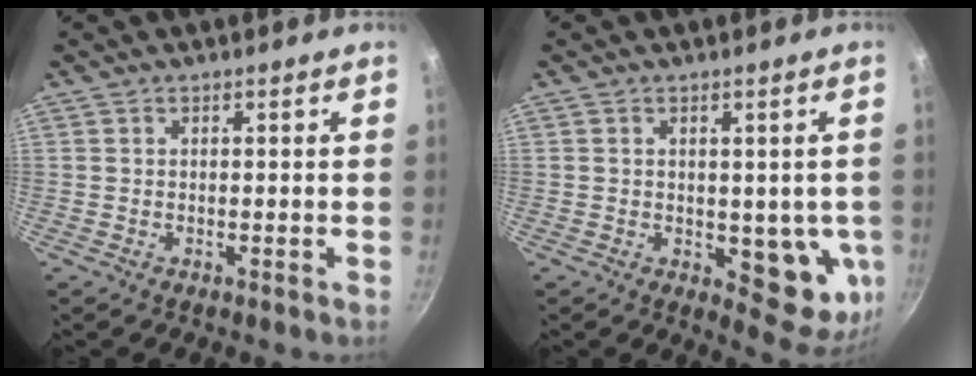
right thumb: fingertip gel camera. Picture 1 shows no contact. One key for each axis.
{"total": 10.5, "fx": -1.1, "fy": 5.7, "fz": 8.8, "tx": -0.063, "ty": -0.018, "tz": -0.008}